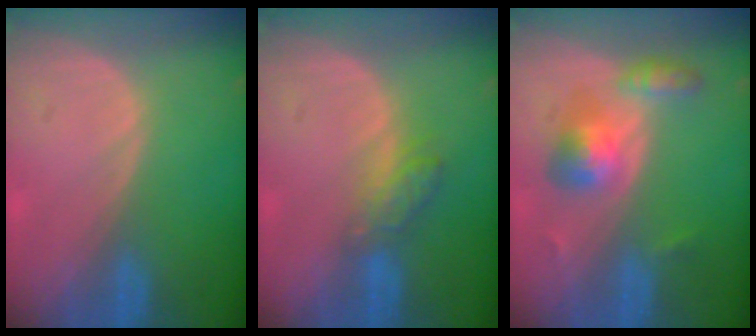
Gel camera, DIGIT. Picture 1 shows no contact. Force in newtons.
{"total": 4.3, "press": 4.1, "slide": 1.5}
{"total": 5.6, "press": 5.3, "slide": 1.6}